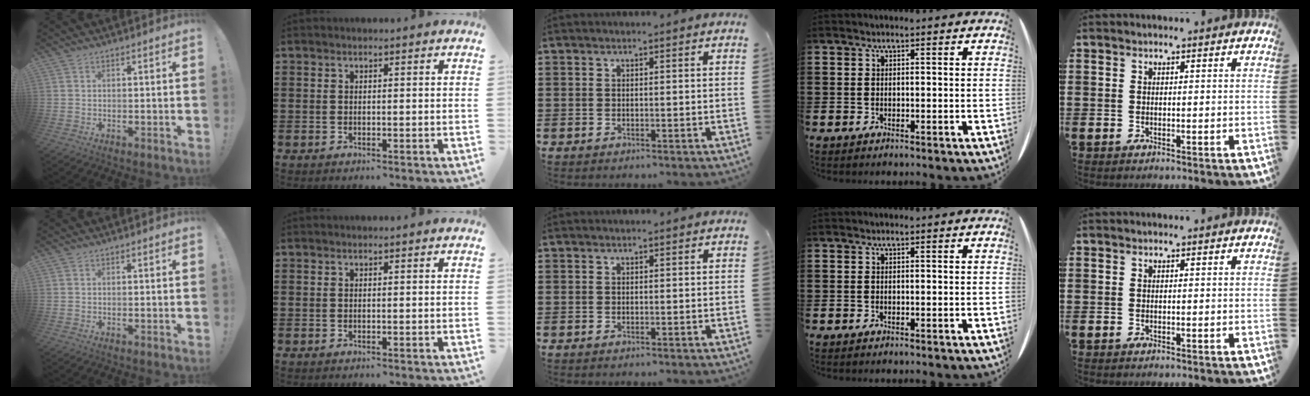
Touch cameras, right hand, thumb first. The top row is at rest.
{}